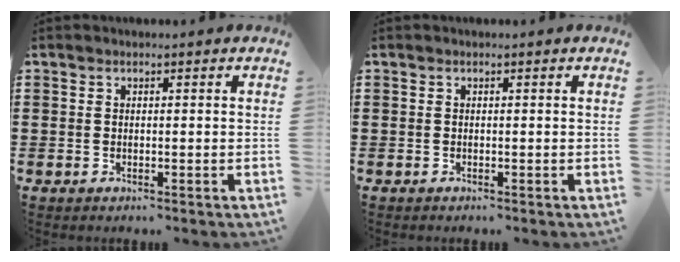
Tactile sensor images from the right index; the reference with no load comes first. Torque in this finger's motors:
{"motor_torque": [0.19, -0.19, 0.00, 0.02]}